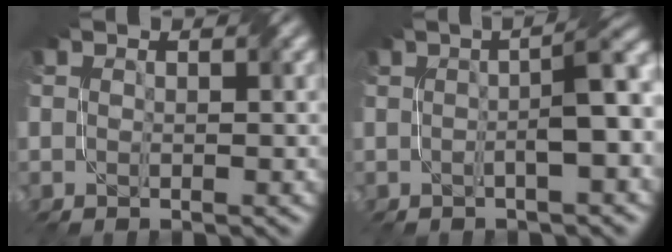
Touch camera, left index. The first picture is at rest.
{"total": 5.0, "force": [0.1, 0.9, 5.0], "torque": [-0.067, 0.016, -0.002]}